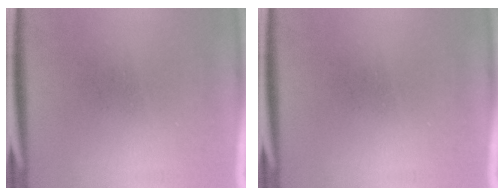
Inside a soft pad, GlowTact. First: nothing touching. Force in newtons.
{"total": 0.0}